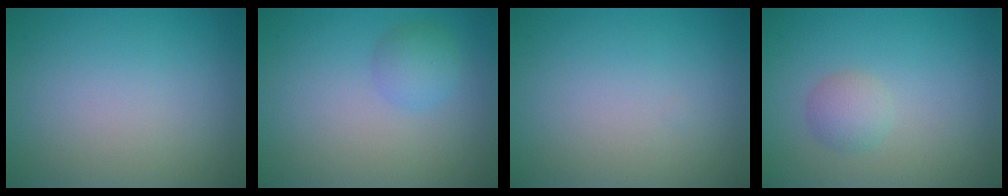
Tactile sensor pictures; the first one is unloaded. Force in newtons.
{"total": 1.9, "press": 1.9, "slide": 0.1}
{"total": 0.0}
{"total": 1.8, "press": 1.8, "slide": 0.0}